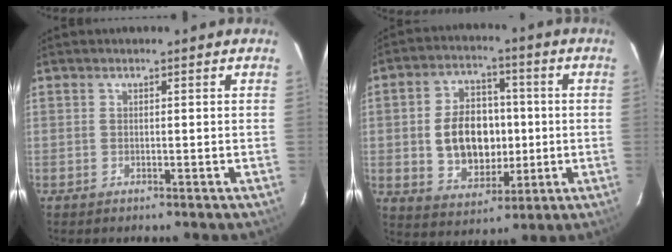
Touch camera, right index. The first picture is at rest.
{"total": 12.9, "force": [-0.4, 9.3, 9.0], "torque": [-0.178, 0.020, 0.011]}